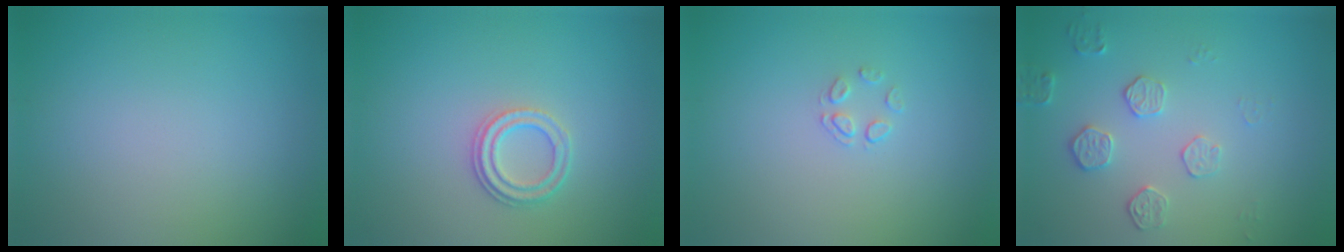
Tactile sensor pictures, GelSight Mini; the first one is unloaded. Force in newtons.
{"total": 2.3, "press": 2.1, "slide": 1.0}
{"total": 1.1, "press": 0.5, "slide": 1.0}
{"total": 2.1, "press": 1.5, "slide": 1.4}